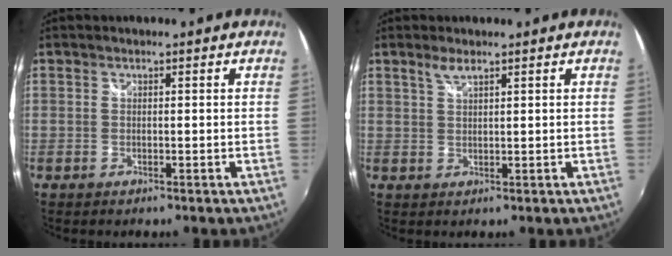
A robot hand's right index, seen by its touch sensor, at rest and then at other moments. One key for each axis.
{"total": 2.0, "fx": 1.5, "fy": 0.5, "fz": 1.3, "tx": -0.024, "ty": 0.002, "tz": 0.027}